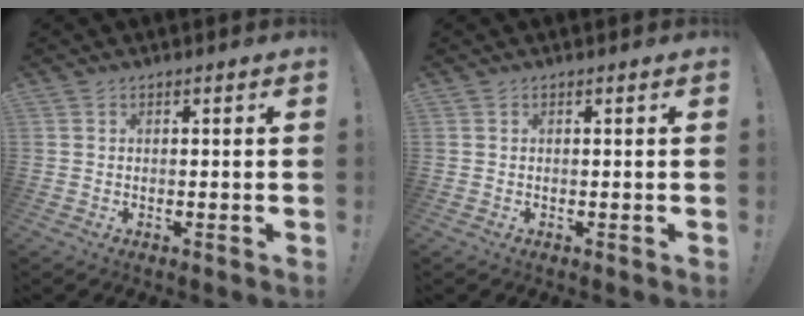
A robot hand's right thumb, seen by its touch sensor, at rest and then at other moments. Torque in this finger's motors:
{"motor_torque": [-0.01, -0.01, 0.02, 0.09, 0.00]}